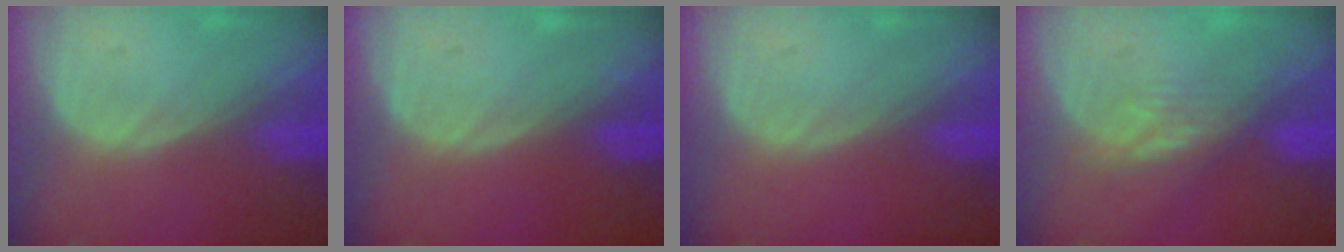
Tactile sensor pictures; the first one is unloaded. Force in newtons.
{"total": 0.0}
{"total": 0.0}
{"total": 3.3, "press": 3.2, "slide": 0.5}